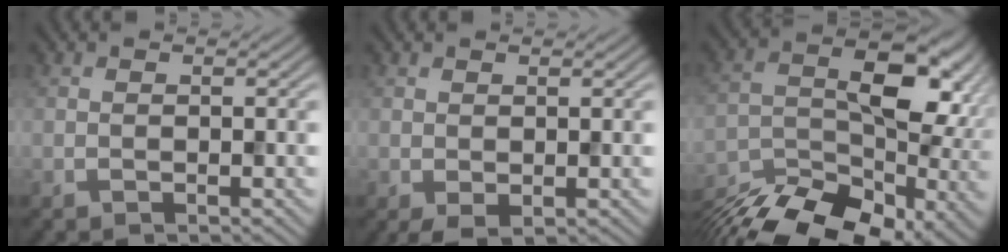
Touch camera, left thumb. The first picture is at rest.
{"total": 1.4, "force": [-0.2, 0.8, 1.2], "torque": [-0.027, -0.004, 0.000]}
{"total": 16.5, "force": [-8.4, 8.6, 11.4], "torque": [-0.194, -0.035, -0.128]}